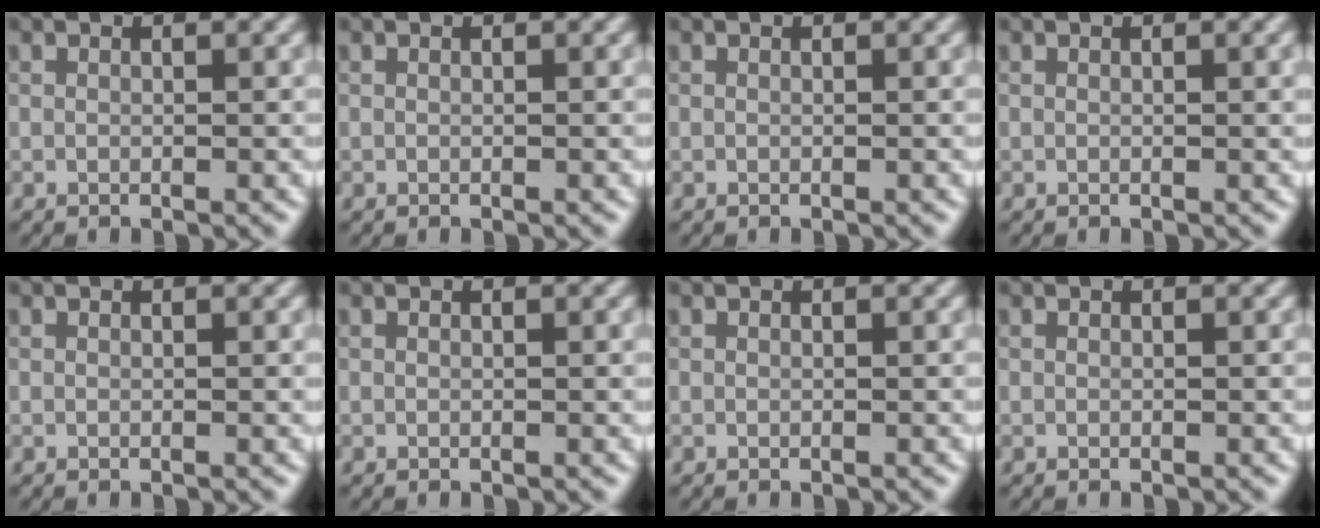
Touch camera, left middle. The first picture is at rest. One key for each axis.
{"total": 0.0}
{"total": 0.0}
{"total": 0.7, "fx": 0.1, "fy": 0.1, "fz": 0.6, "tx": -0.006, "ty": 0.003, "tz": 0.000}
{"total": 0.0}
{"total": 0.0}
{"total": 0.0}
{"total": 0.0}